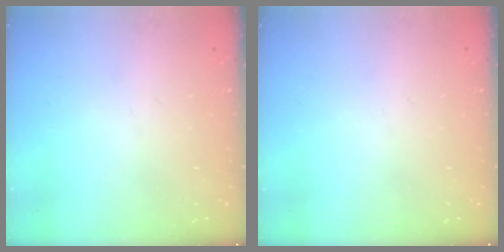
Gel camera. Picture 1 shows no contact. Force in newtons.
{"total": 0.0}